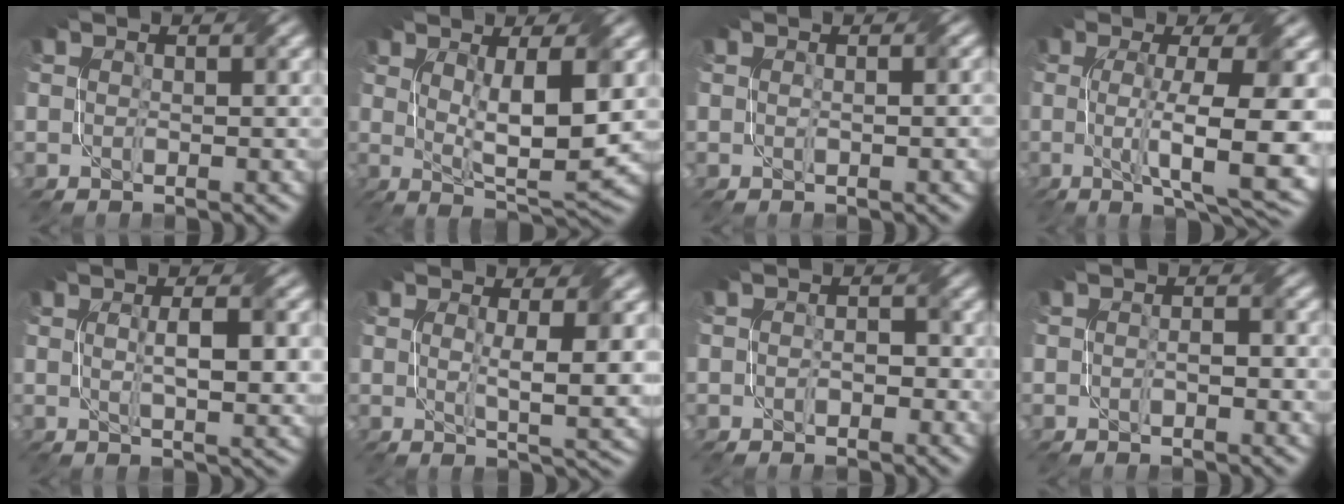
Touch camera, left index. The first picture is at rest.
{"total": 7.1, "force": [1.3, 1.7, 6.7], "torque": [-0.119, -0.008, 0.030]}
{"total": 1.0, "force": [-0.1, 0.0, 1.0], "torque": [-0.019, 0.003, -0.001]}
{"total": 10.5, "force": [-1.2, 2.4, 10.2], "torque": [-0.149, -0.012, -0.016]}
{"total": 5.0, "force": [0.6, 1.1, 4.8], "torque": [-0.075, 0.005, 0.013]}
{"total": 4.6, "force": [1.0, 0.8, 4.4], "torque": [-0.072, -0.009, 0.019]}
{"total": 1.7, "force": [-0.5, 1.0, 1.2], "torque": [-0.015, -0.002, -0.006]}
{"total": 2.0, "force": [-0.2, 0.7, 1.9], "torque": [-0.028, -0.002, -0.004]}